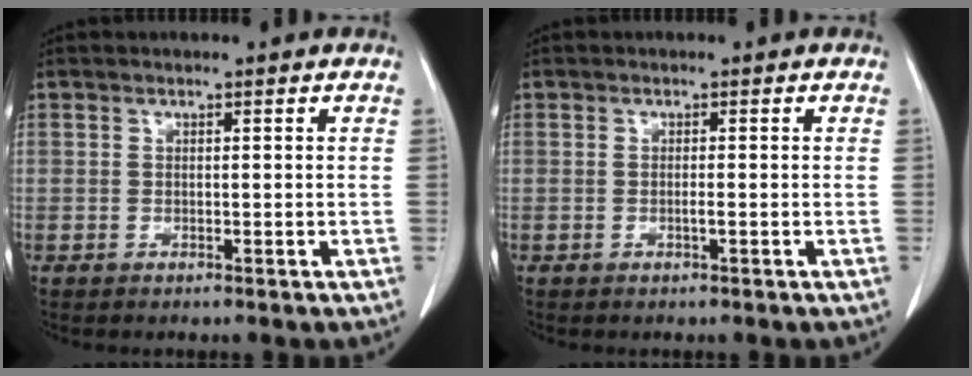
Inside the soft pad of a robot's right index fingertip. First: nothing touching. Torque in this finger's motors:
{"motor_torque": [0.11, -0.11, 0.17, 0.04]}